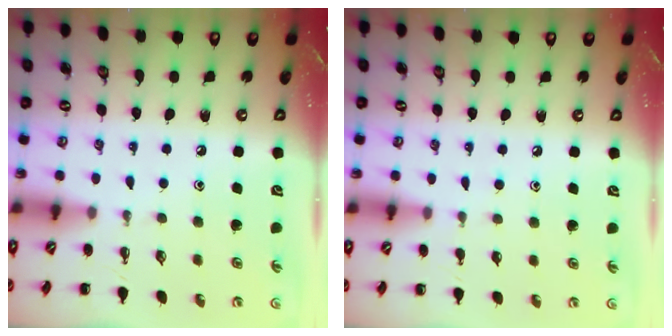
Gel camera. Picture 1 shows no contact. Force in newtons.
{"total": 2.9, "press": 2.6, "slide": 1.2}